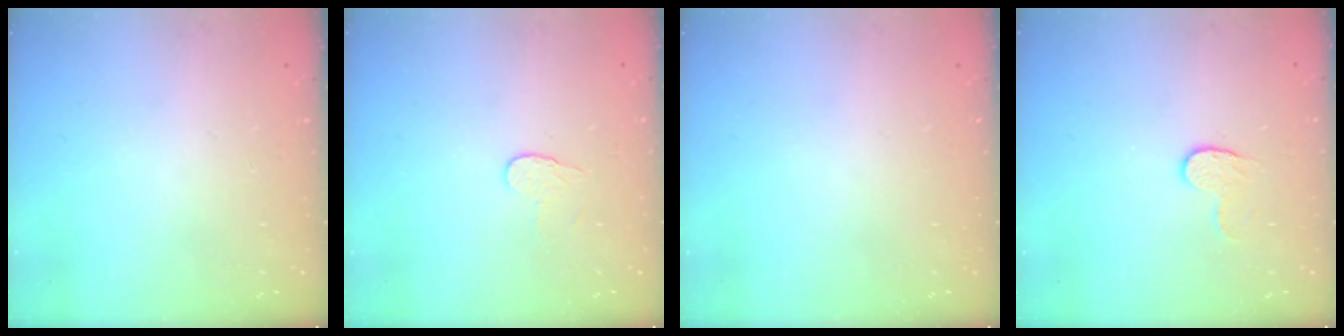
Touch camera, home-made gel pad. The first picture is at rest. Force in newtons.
{"total": 3.7, "press": 3.7, "slide": 0.3}
{"total": 0.0}
{"total": 4.1, "press": 4.1, "slide": 0.4}